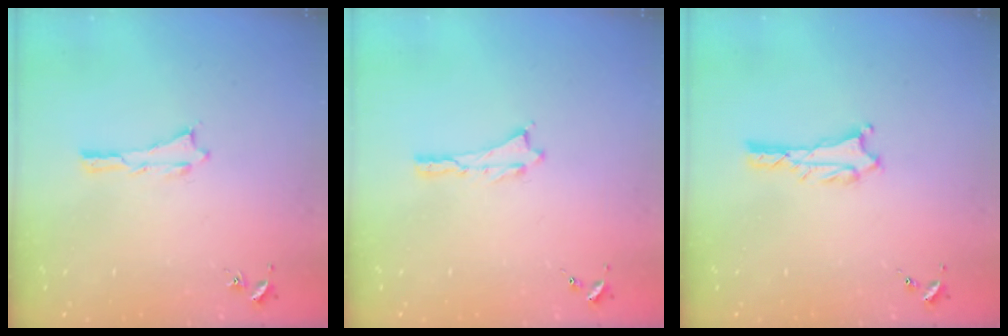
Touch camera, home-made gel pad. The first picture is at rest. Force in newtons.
{"total": 0.0}
{"total": 1.3, "press": 1.3, "slide": 0.3}